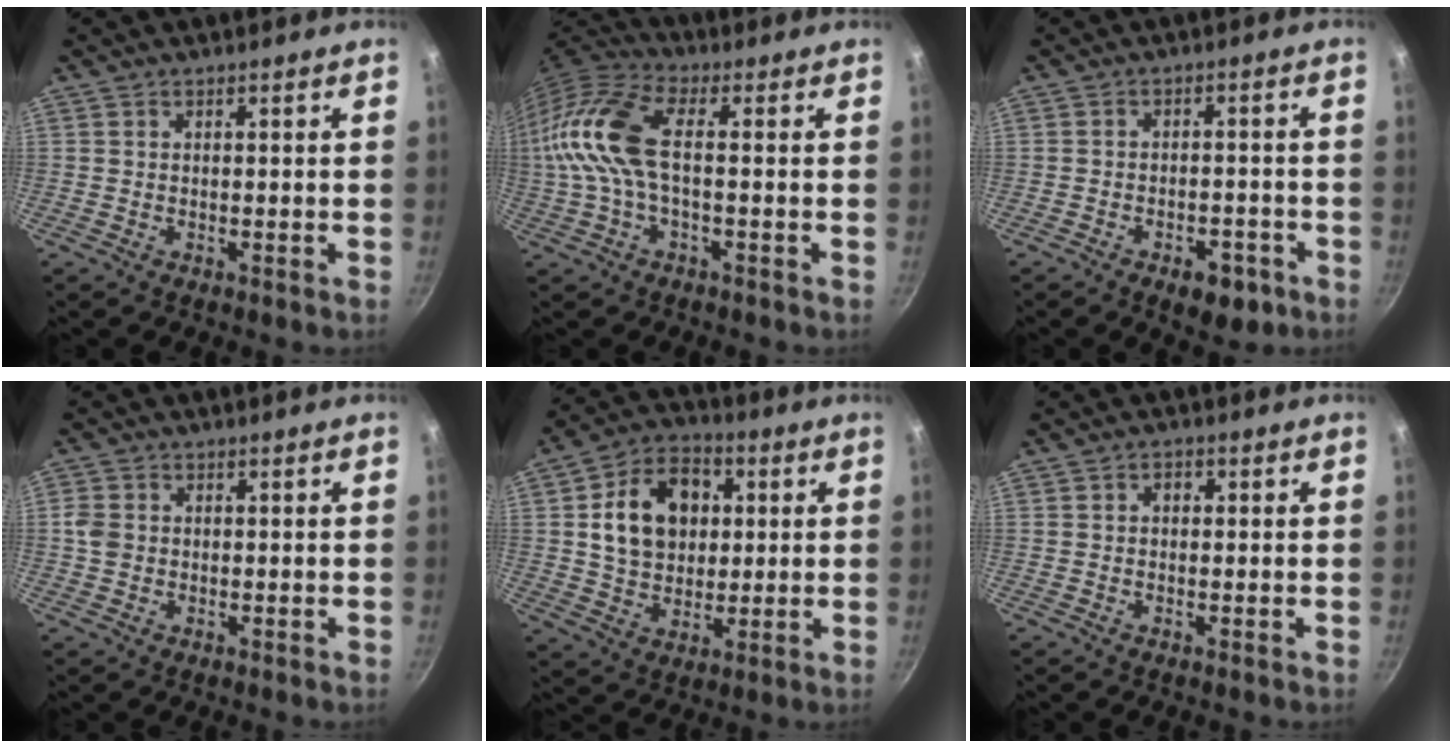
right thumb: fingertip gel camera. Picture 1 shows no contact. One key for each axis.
{"total": 13.2, "fx": 0.3, "fy": 6.1, "fz": 11.7, "tx": -0.259, "ty": 0.024, "tz": -0.012}
{"total": 6.9, "fx": -3.7, "fy": 3.7, "fz": 4.5, "tx": -0.038, "ty": 0.025, "tz": -0.042}
{"total": 3.3, "fx": -0.1, "fy": 2.8, "fz": 1.6, "tx": -0.025, "ty": 0.007, "tz": -0.006}
{"total": 15.3, "fx": 2.8, "fy": 11.5, "fz": 9.7, "tx": -0.131, "ty": 0.013, "tz": 0.043}
{"total": 1.7, "fx": 0.3, "fy": 1.3, "fz": 1.1, "tx": -0.013, "ty": 0.004, "tz": 0.002}